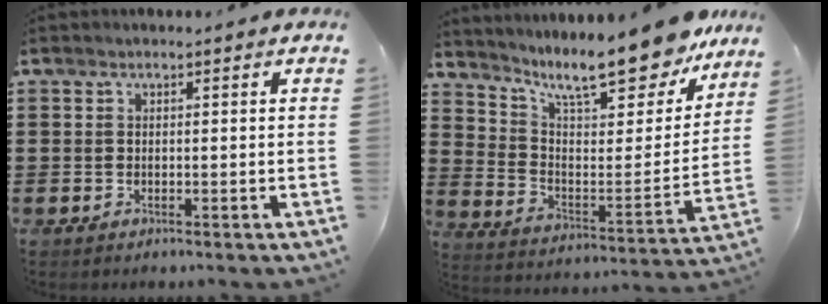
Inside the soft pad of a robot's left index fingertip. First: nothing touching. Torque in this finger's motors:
{"motor_torque": [1.74, -0.40, 0.63, 0.21]}